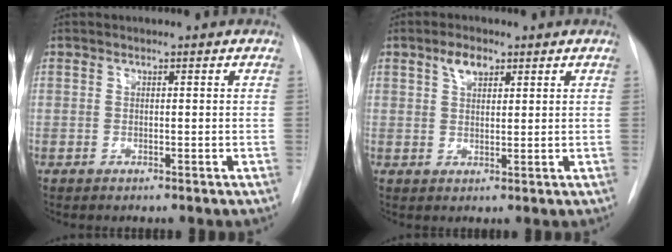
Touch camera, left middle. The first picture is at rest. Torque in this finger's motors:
{"motor_torque": [0.27, -0.18, -0.08, -0.02]}